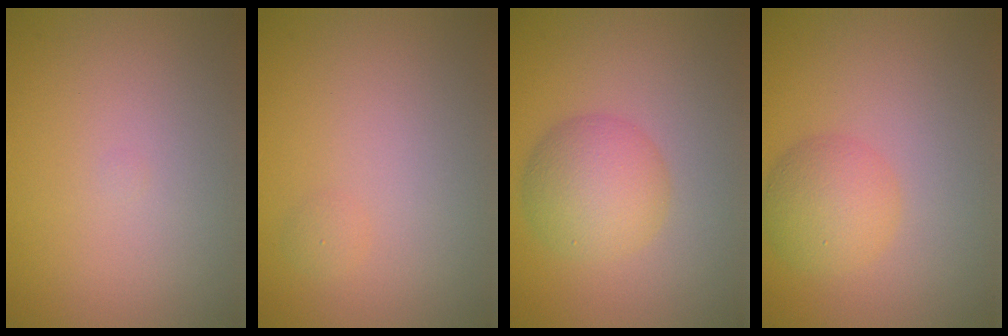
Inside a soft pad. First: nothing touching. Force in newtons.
{"total": 0.6, "press": 0.6, "slide": 0.0}
{"total": 4.7, "press": 4.7, "slide": 0.1}
{"total": 3.7, "press": 3.7, "slide": 0.0}